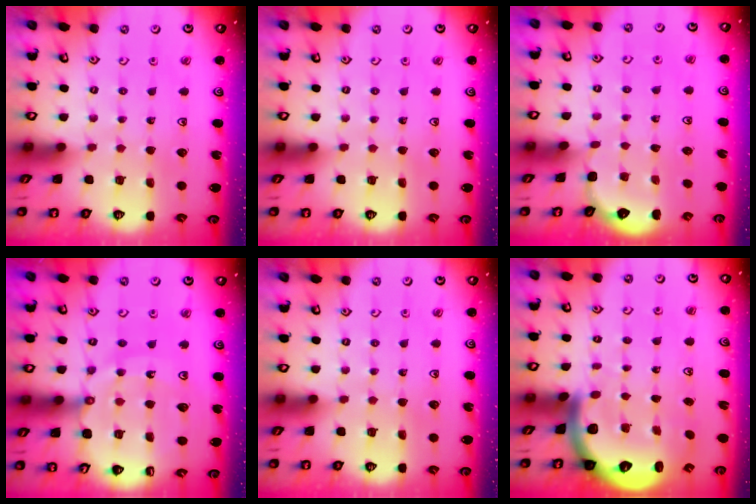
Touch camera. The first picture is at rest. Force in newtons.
{"total": 0.0}
{"total": 1.6, "press": 0.9, "slide": 1.3}
{"total": 14.1, "press": 14.0, "slide": 1.8}
{"total": 0.0}
{"total": 4.6, "press": 4.6, "slide": 0.6}